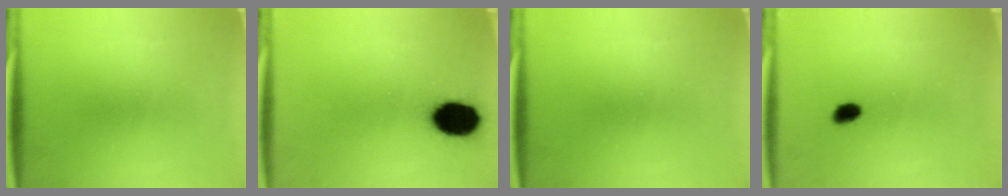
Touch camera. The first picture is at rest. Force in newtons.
{"total": 14.8}
{"total": 0.0}
{"total": 1.8}